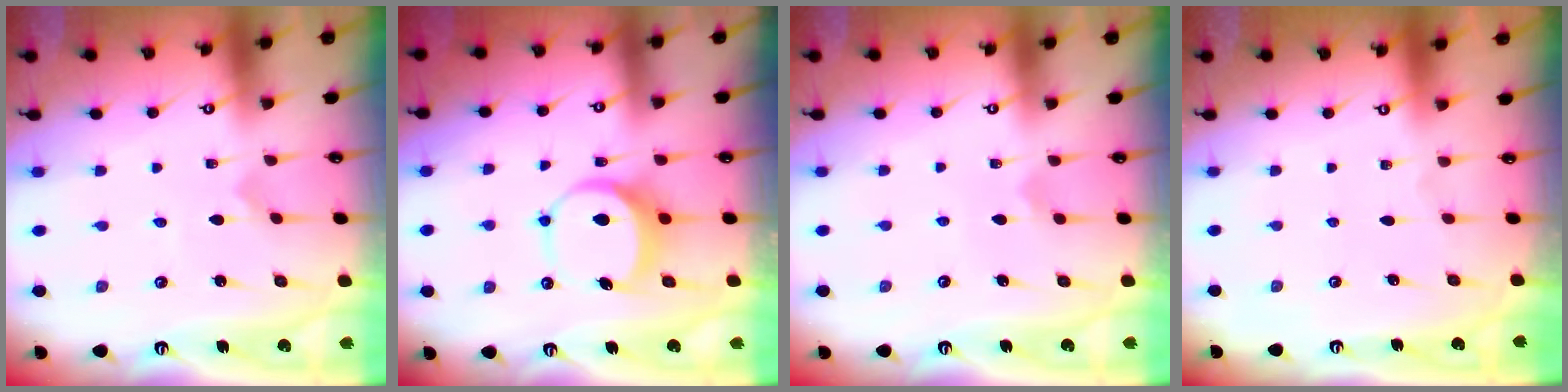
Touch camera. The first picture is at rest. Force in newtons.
{"total": 7.7, "press": 7.7, "slide": 0.8}
{"total": 3.4, "press": 3.3, "slide": 0.6}
{"total": 0.0}